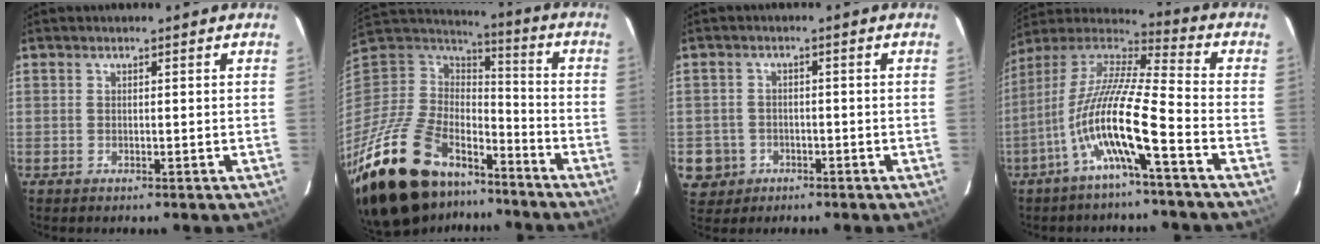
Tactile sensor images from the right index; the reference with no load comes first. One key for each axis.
{"total": 31.0, "fx": -21.4, "fy": 15.8, "fz": 16.0, "tx": -0.351, "ty": -0.012, "tz": -0.336}
{"total": 6.3, "fx": -2.0, "fy": 5.8, "fz": 1.2, "tx": -0.047, "ty": 0.018, "tz": -0.021}
{"total": 14.6, "fx": -5.9, "fy": 1.0, "fz": 13.3, "tx": -0.240, "ty": -0.006, "tz": -0.119}